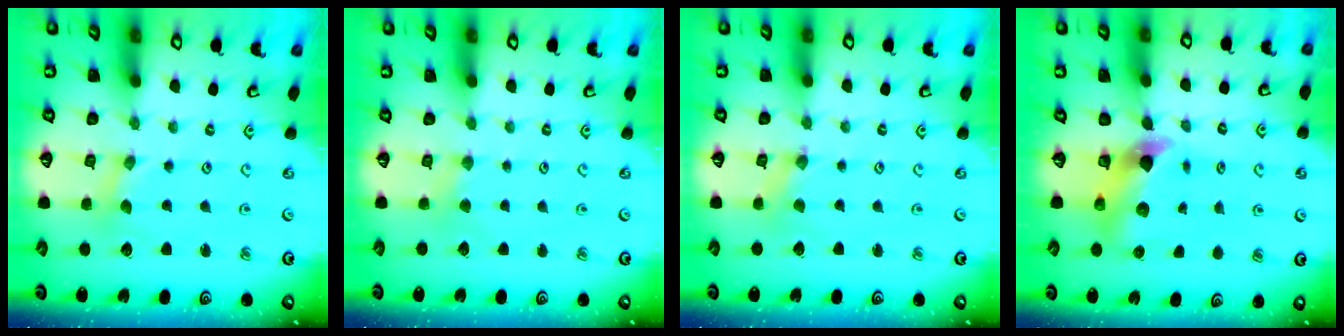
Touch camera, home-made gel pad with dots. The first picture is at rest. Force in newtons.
{"total": 0.9, "press": 0.8, "slide": 0.3}
{"total": 0.0}
{"total": 7.2, "press": 7.1, "slide": 0.9}